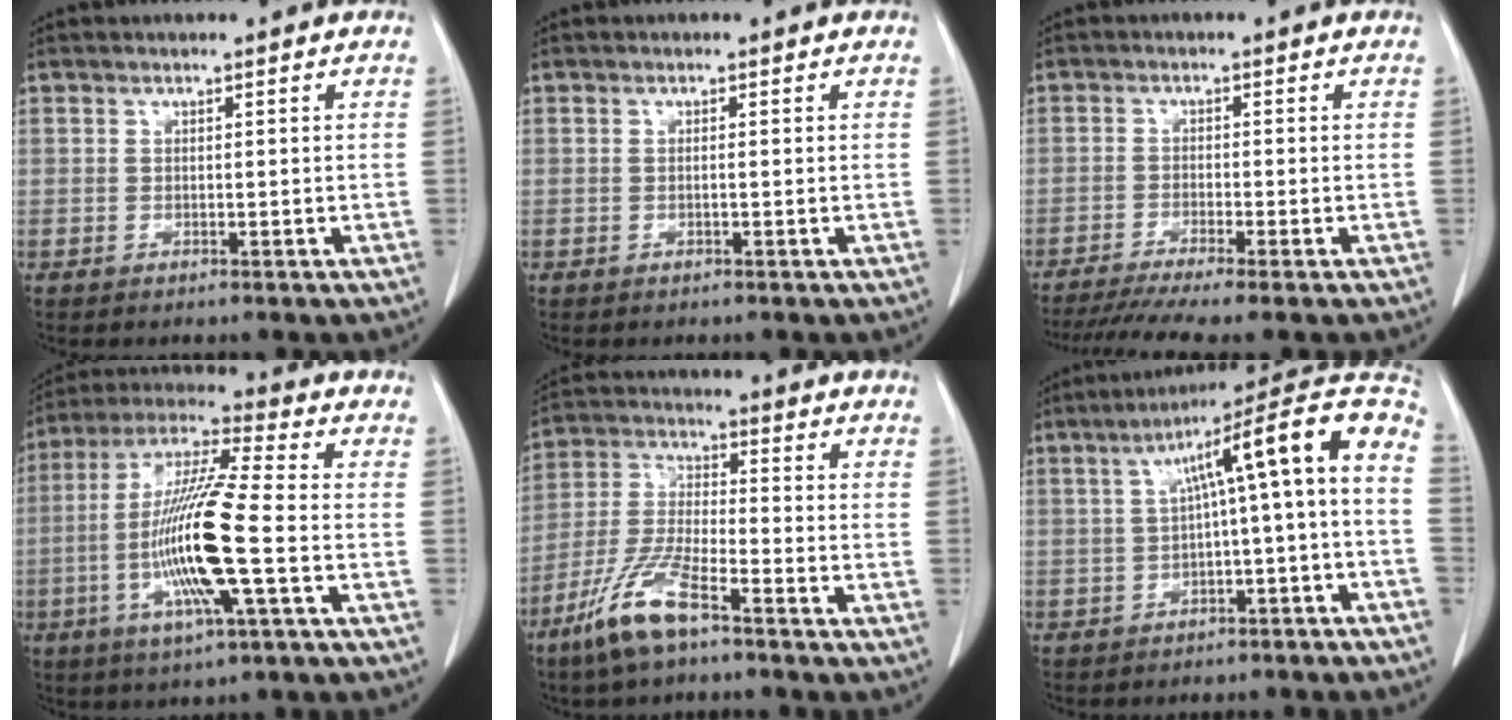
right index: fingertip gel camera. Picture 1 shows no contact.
{"total": 0.5, "force": [-0.1, 0.0, 0.5], "torque": [-0.009, 0.001, -0.001]}
{"total": 9.3, "force": [-7.6, -0.7, 5.2], "torque": [-0.077, -0.017, -0.121]}
{"total": 15.6, "force": [-3.3, 0.4, 15.2], "torque": [-0.308, -0.008, -0.070]}
{"total": 10.1, "force": [-6.6, 1.5, 7.4], "torque": [-0.163, -0.019, -0.135]}
{"total": 13.4, "force": [0.2, 0.4, 13.4], "torque": [-0.196, 0.051, 0.000]}